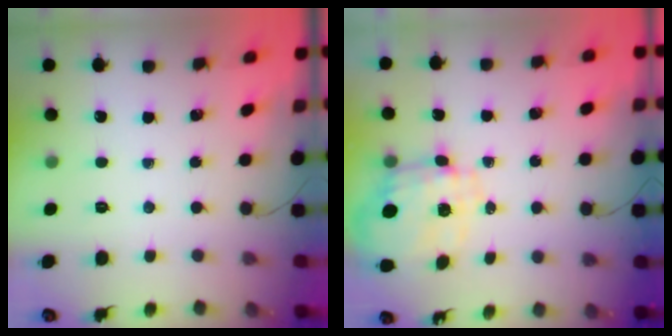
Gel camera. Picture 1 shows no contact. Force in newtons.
{"total": 3.9, "press": 3.5, "slide": 1.6}